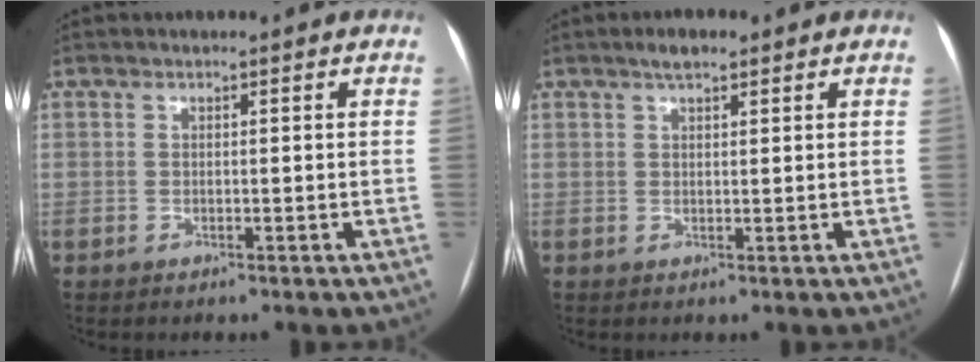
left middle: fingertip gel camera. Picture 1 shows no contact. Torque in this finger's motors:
{"motor_torque": [0.44, -0.30, -0.02, 0.00]}